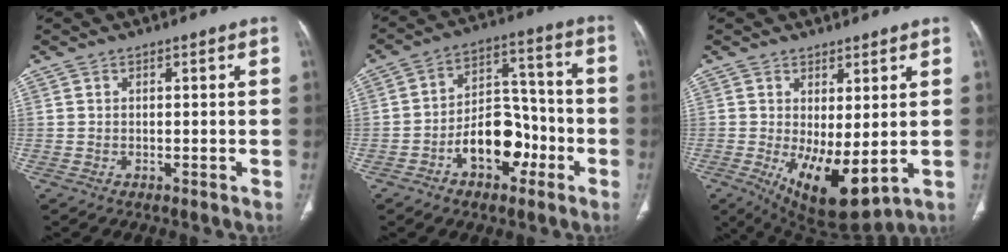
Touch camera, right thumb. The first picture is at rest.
{"total": 12.2, "force": [-4.9, 7.9, 7.9], "torque": [-0.089, 0.057, -0.080]}
{"total": 11.3, "force": [-1.1, 4.6, 10.3], "torque": [-0.167, -0.026, 0.004]}